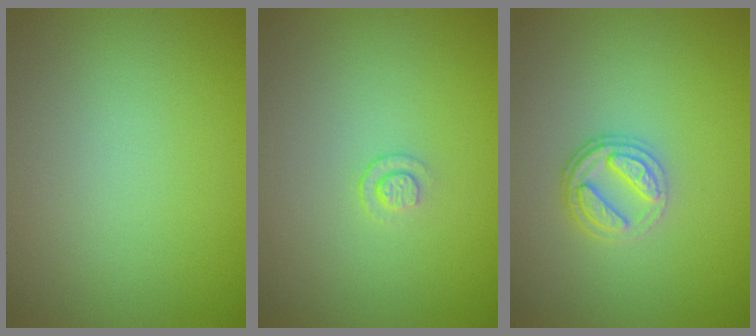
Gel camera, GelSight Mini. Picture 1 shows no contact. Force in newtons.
{"total": 0.9, "press": 0.6, "slide": 0.7}
{"total": 2.7, "press": 2.4, "slide": 1.1}